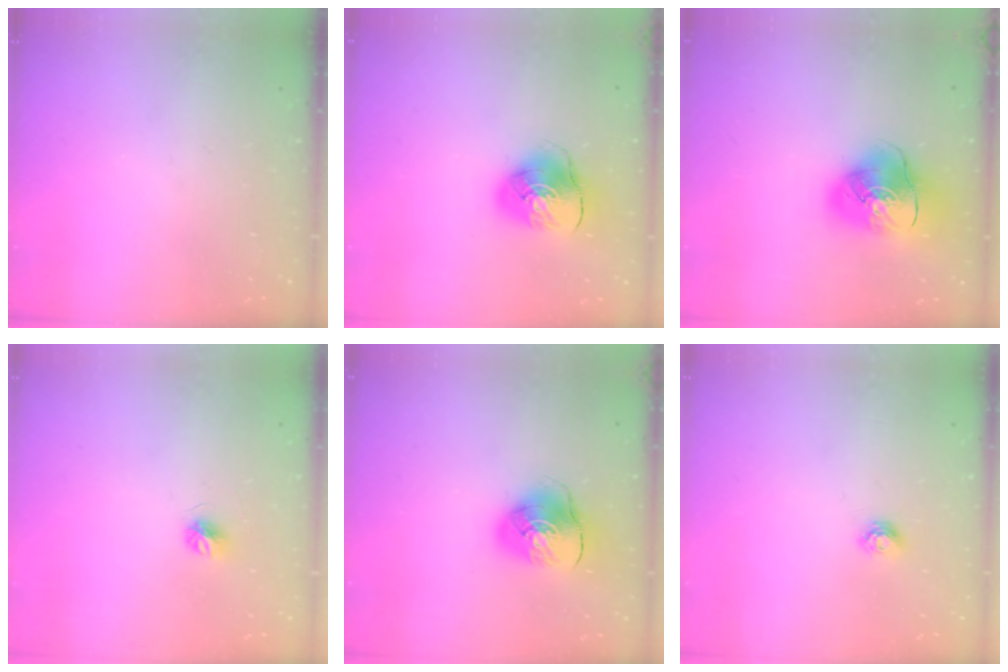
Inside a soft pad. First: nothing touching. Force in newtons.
{"total": 9.8, "press": 9.7, "slide": 1.6}
{"total": 15.6, "press": 15.5, "slide": 2.4}
{"total": 4.5, "press": 4.5, "slide": 0.4}
{"total": 9.8, "press": 9.7, "slide": 1.6}
{"total": 5.6, "press": 5.5, "slide": 0.7}